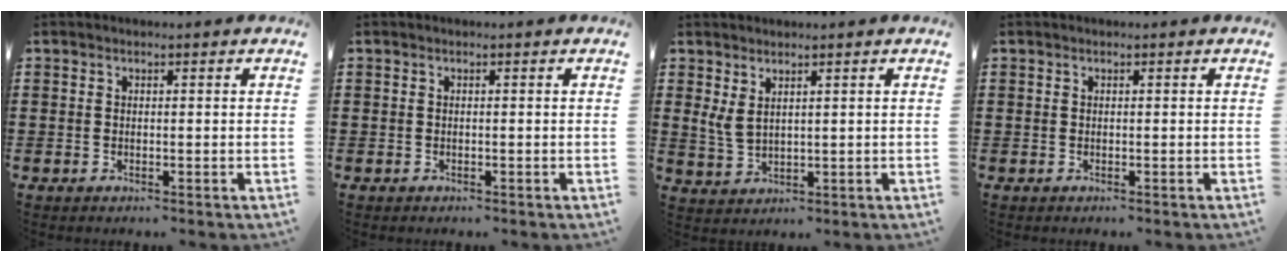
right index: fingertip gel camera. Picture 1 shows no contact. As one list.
[{"total": 0.0}, {"total": 3.2, "force": [1.9, 1.4, 2.2], "torque": [-0.056, -0.001, 0.034]}, {"total": 0.0}]